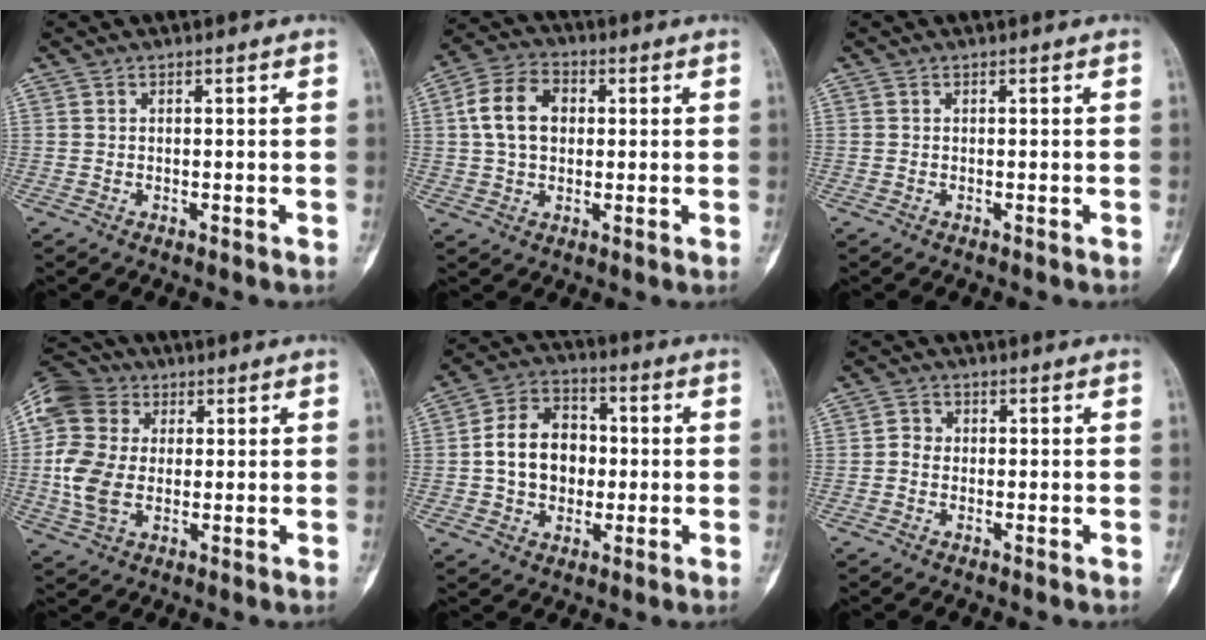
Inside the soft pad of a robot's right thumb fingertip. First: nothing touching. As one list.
[{"total": 10.1, "force": [1.6, 7.2, 7.0], "torque": [-0.115, 0.014, 0.021]}, {"total": 0.0}, {"total": 12.6, "force": [1.0, 9.8, 8.0], "torque": [-0.157, 0.006, 0.011]}, {"total": 12.6, "force": [-0.2, 9.7, 8.1], "torque": [-0.103, 0.024, -0.009]}, {"total": 2.3, "force": [-0.1, 2.1, 1.0], "torque": [-0.002, 0.006, -0.009]}]